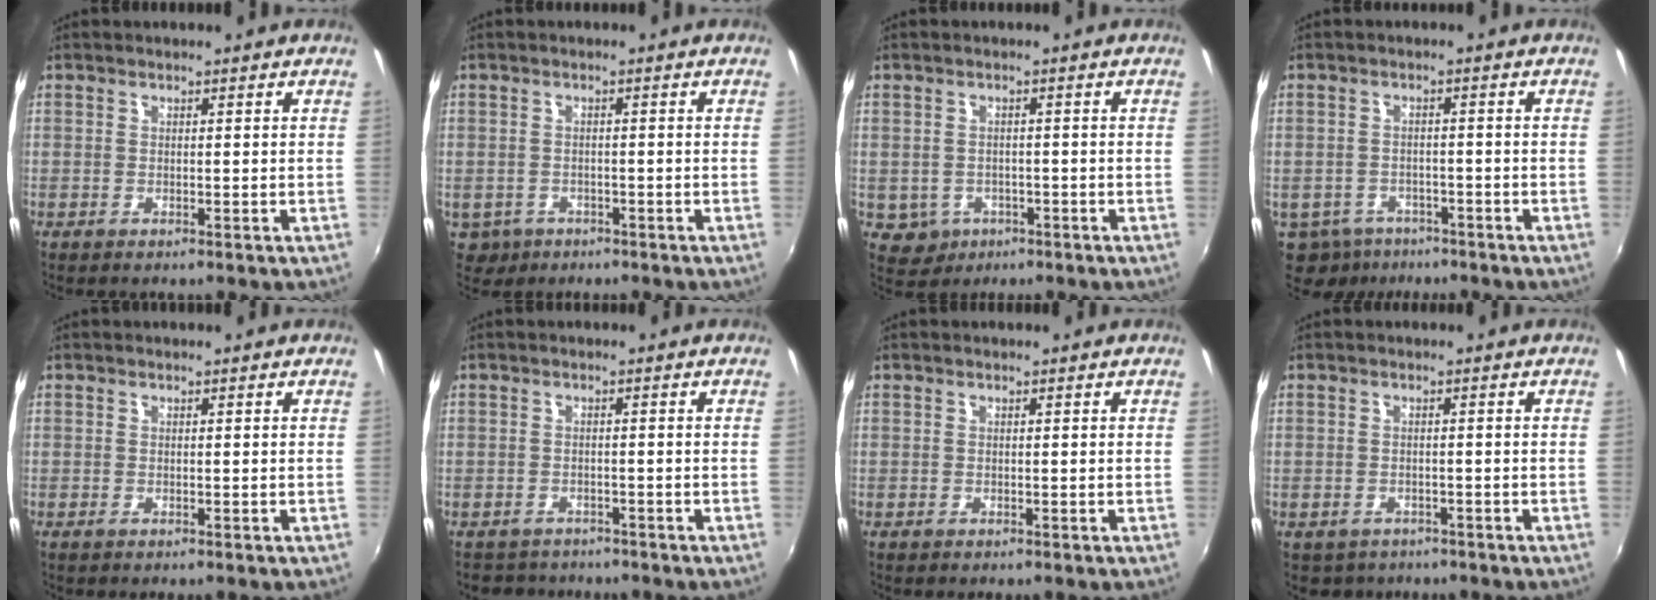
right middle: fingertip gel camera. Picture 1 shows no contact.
{"total": 4.7, "force": [-2.0, 3.9, 1.6], "torque": [-0.040, -0.005, -0.024]}
{"total": 4.2, "force": [-1.4, 3.8, 1.1], "torque": [-0.031, 0.003, -0.010]}
{"total": 9.2, "force": [-6.0, 6.2, 3.1], "torque": [-0.090, -0.016, -0.086]}
{"total": 0.0}
{"total": 4.5, "force": [-3.9, 2.3, 0.4], "torque": [-0.019, -0.003, -0.062]}
{"total": 0.0}
{"total": 2.9, "force": [-1.8, 2.3, 0.5], "torque": [-0.018, -0.007, -0.024]}